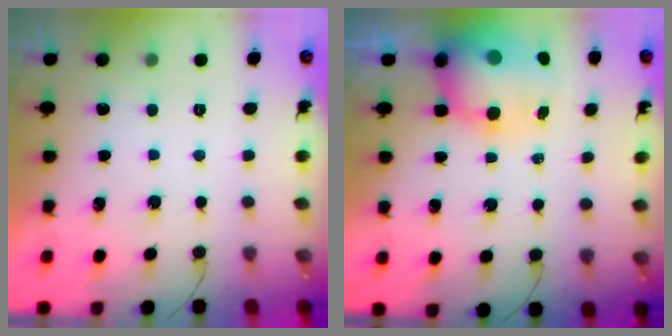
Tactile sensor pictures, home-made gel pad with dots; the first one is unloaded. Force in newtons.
{"total": 13.3, "press": 12.9, "slide": 3.3}